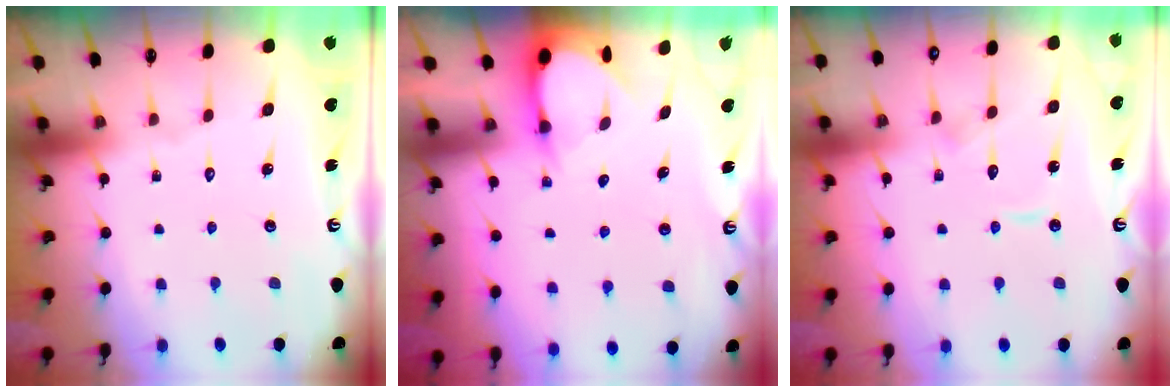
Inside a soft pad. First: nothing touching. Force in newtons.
{"total": 3.4, "press": 3.3, "slide": 0.4}
{"total": 8.5, "press": 8.5, "slide": 0.7}